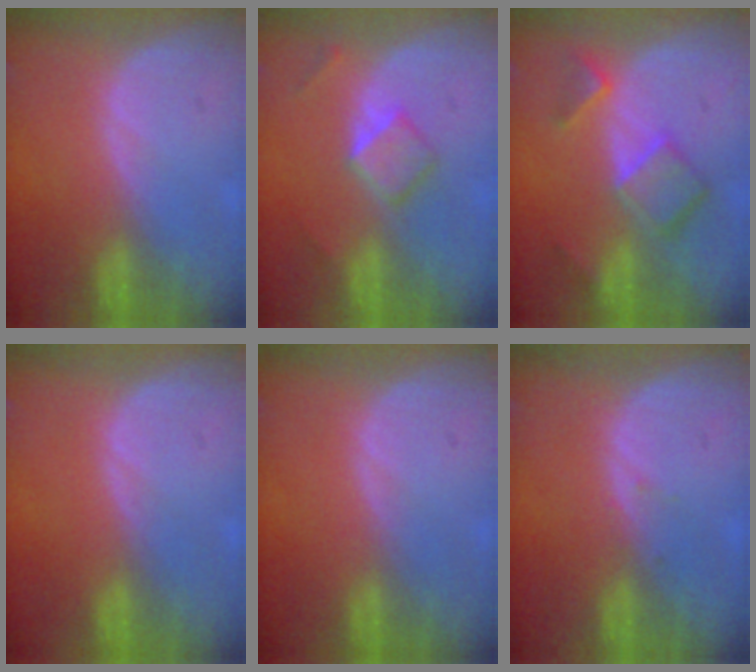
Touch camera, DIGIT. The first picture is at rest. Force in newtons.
{"total": 4.4, "press": 4.1, "slide": 1.7}
{"total": 7.2, "press": 6.2, "slide": 3.6}
{"total": 0.0}
{"total": 0.0}
{"total": 0.7, "press": 0.4, "slide": 0.5}